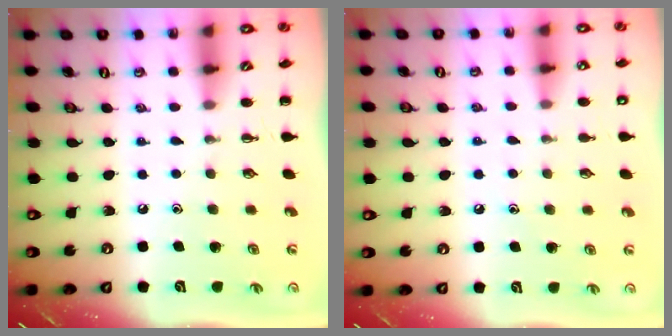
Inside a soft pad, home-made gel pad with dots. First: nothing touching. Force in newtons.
{"total": 5.2, "press": 5.0, "slide": 1.4}